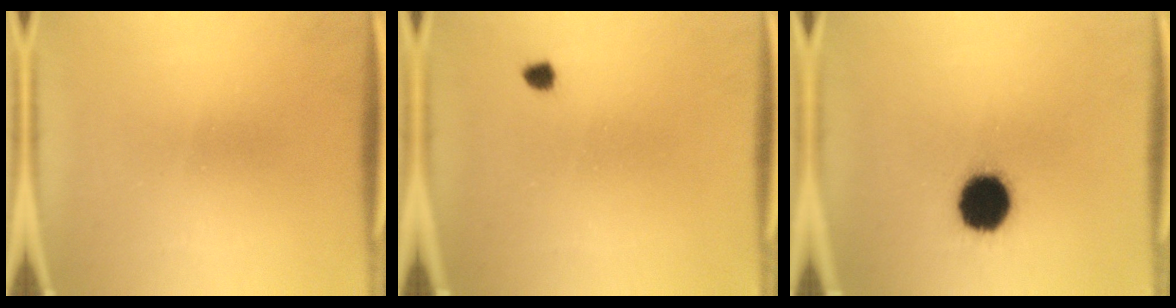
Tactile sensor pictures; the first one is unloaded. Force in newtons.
{"total": 1.2}
{"total": 13.9}